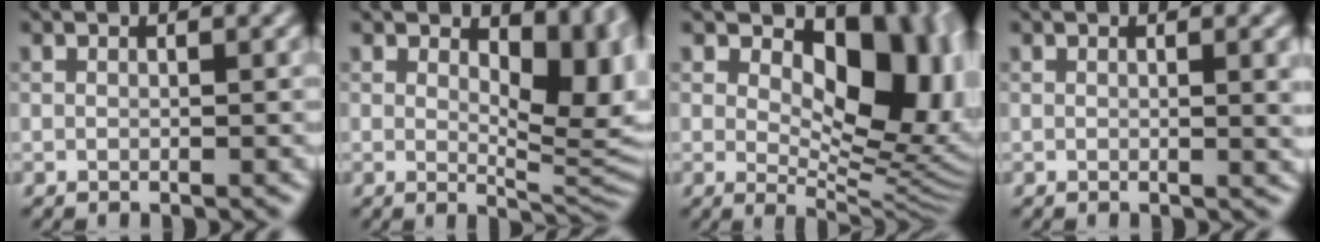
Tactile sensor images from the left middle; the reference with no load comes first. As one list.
[{"total": 6.8, "force": [2.0, 3.7, 5.4], "torque": [-0.071, -0.015, 0.030]}, {"total": 12.5, "force": [3.1, 7.2, 9.7], "torque": [-0.118, -0.014, 0.055]}, {"total": 2.4, "force": [0.4, 0.7, 2.2], "torque": [-0.021, -0.001, 0.003]}]